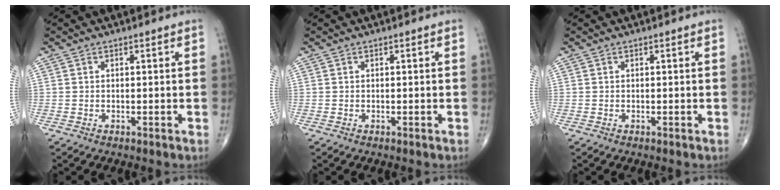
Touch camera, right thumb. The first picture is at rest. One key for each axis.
{"total": 0.0}
{"total": 0.0}